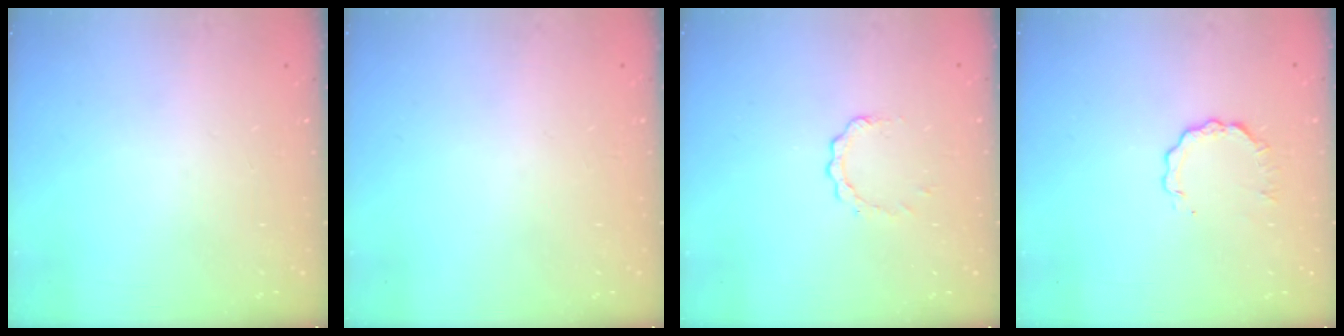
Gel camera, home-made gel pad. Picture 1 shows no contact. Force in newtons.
{"total": 1.7, "press": 1.7, "slide": 0.1}
{"total": 2.8, "press": 2.8, "slide": 0.3}
{"total": 2.9, "press": 2.9, "slide": 0.3}